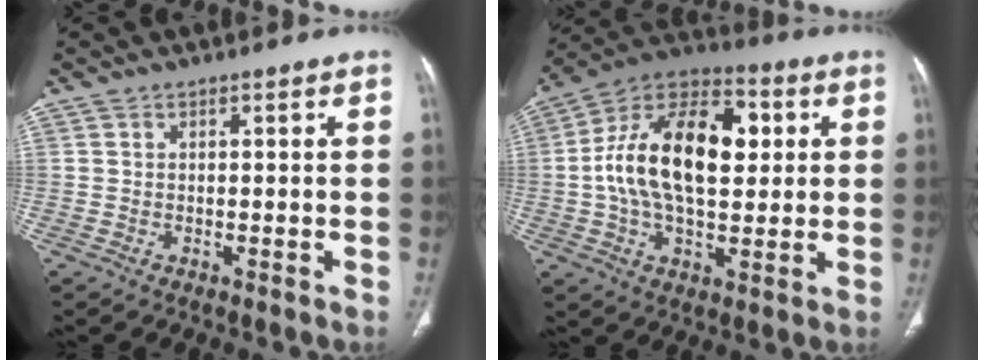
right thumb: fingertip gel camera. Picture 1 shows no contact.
{"total": 21.2, "force": [2.5, 11.9, 17.3], "torque": [-0.285, 0.022, 0.035]}